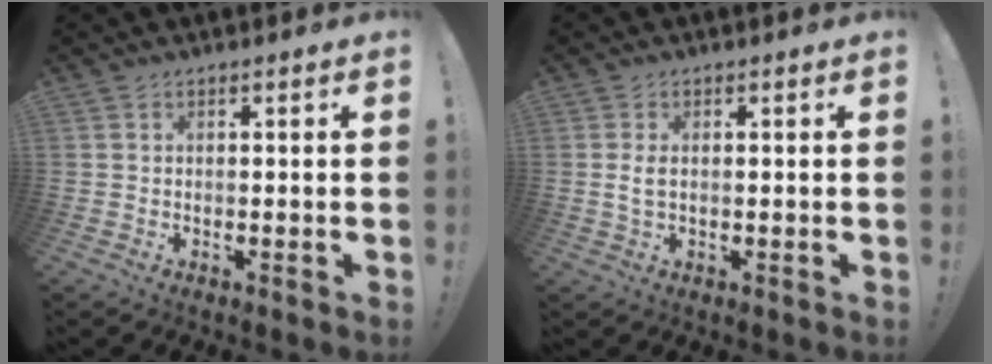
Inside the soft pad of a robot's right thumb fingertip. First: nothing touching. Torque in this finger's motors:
{"motor_torque": [-0.14, 0.08, 0.28, -0.27, 0.18]}